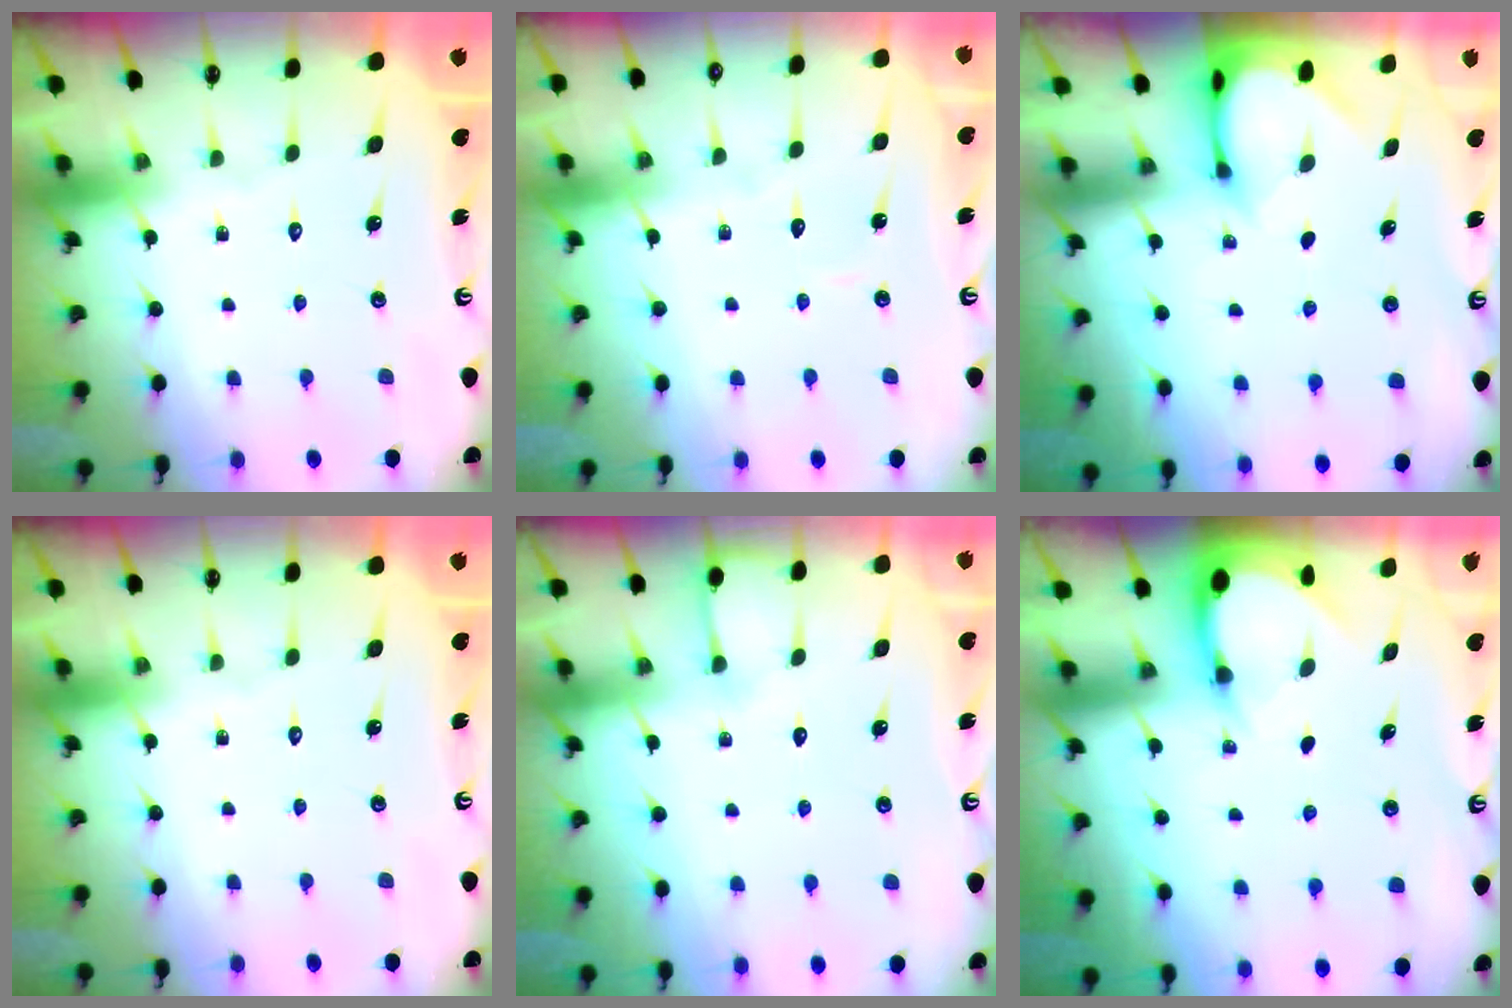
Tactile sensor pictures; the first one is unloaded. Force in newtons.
{"total": 3.1, "press": 3.1, "slide": 0.3}
{"total": 3.0, "press": 3.0, "slide": 0.3}
{"total": 0.0}
{"total": 5.2, "press": 5.2, "slide": 0.6}
{"total": 3.4, "press": 3.4, "slide": 0.2}